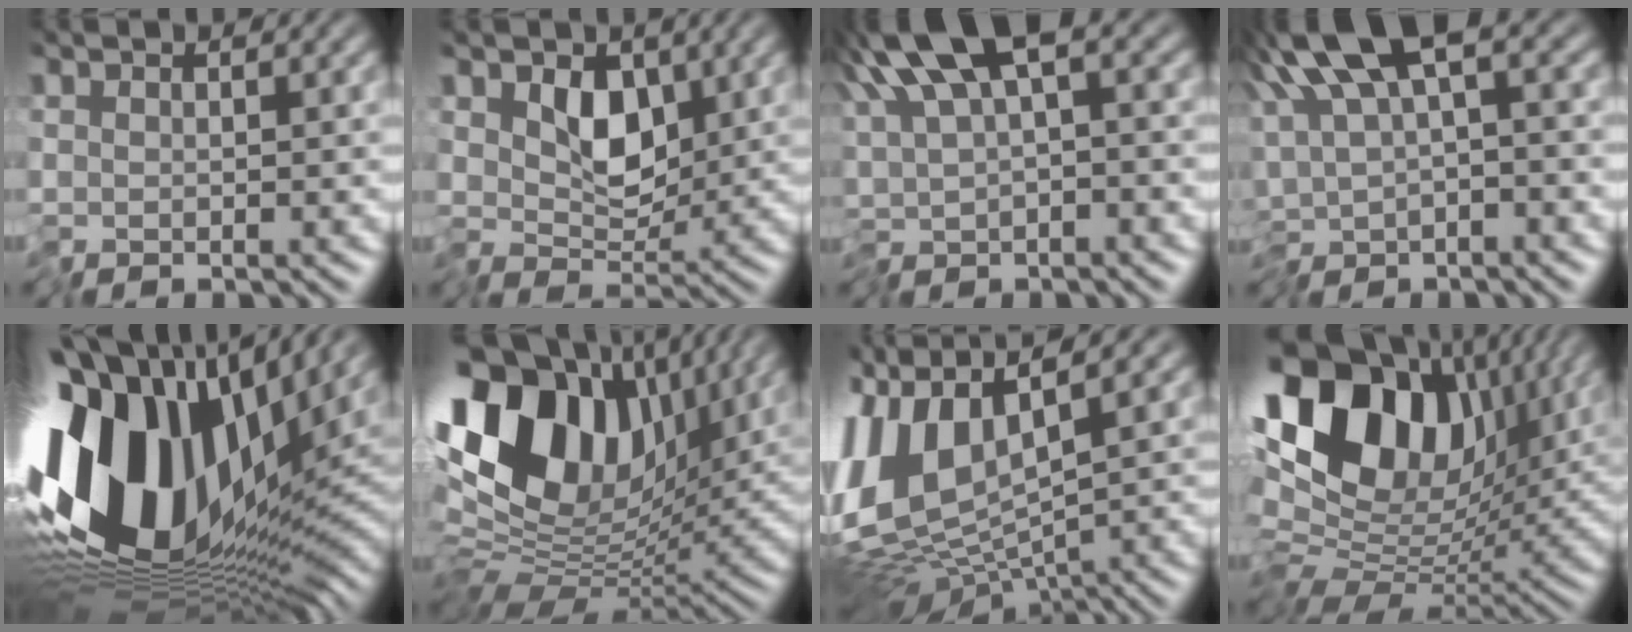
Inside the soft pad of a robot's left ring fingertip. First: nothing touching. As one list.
[{"total": 3.6, "force": [0.4, 2.4, 2.6], "torque": [-0.042, -0.013, 0.005]}, {"total": 11.0, "force": [2.6, 4.9, 9.5], "torque": [-0.201, 0.006, 0.048]}, {"total": 10.5, "force": [1.1, 5.0, 9.2], "torque": [-0.189, 0.004, 0.021]}, {"total": 17.8, "force": [2.5, 9.7, 14.7], "torque": [-0.288, -0.008, 0.037]}, {"total": 14.4, "force": [5.1, 8.8, 10.1], "torque": [-0.204, 0.032, 0.083]}, {"total": 11.6, "force": [0.9, 6.2, 9.7], "torque": [-0.227, 0.008, 0.020]}, {"total": 15.9, "force": [5.0, 9.9, 11.4], "torque": [-0.223, 0.019, 0.086]}]